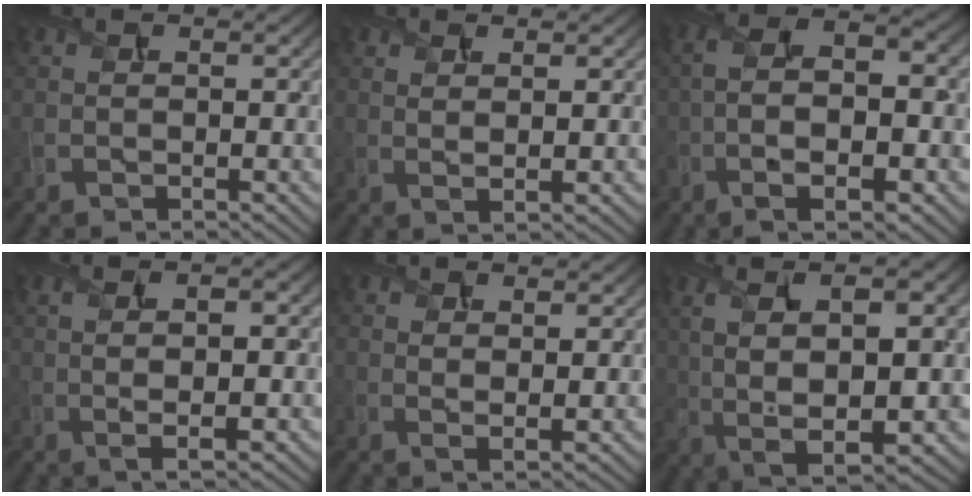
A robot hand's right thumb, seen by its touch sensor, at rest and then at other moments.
{"total": 1.7, "force": [1.1, 0.4, 1.3], "torque": [-0.031, -0.005, 0.021]}
{"total": 9.9, "force": [-1.7, 3.9, 9.0], "torque": [-0.187, 0.000, -0.029]}
{"total": 5.0, "force": [0.3, 1.2, 4.8], "torque": [-0.082, 0.002, 0.002]}
{"total": 2.1, "force": [1.2, 0.8, 1.5], "torque": [-0.034, -0.008, 0.024]}
{"total": 12.7, "force": [1.9, 4.7, 11.7], "torque": [-0.245, -0.003, 0.045]}